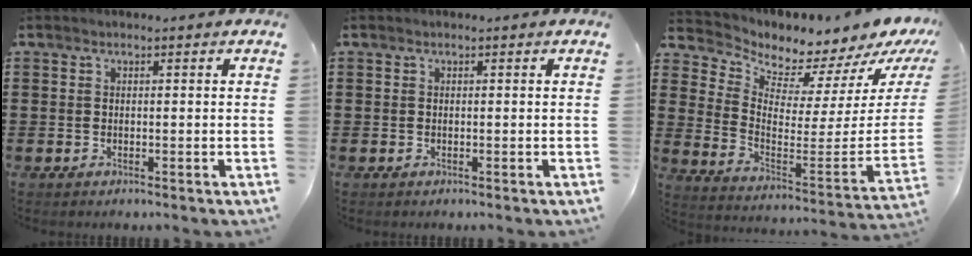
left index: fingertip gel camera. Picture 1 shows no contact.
{"total": 0.0}
{"total": 4.0, "force": [3.9, 0.8, -0.7], "torque": [-0.005, -0.071, 0.060]}